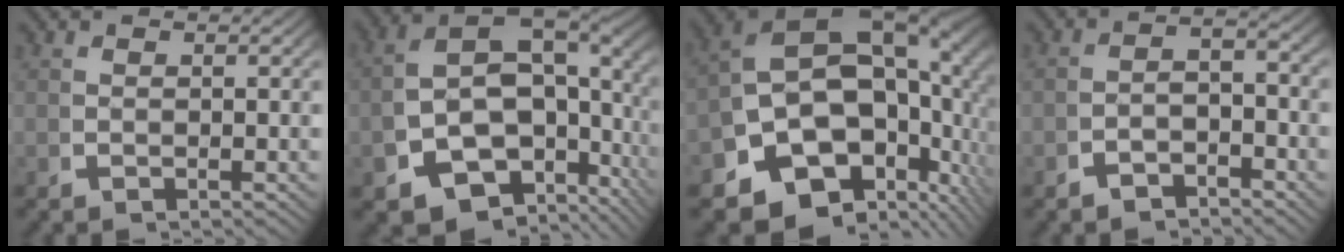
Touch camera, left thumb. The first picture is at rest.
{"total": 16.7, "force": [-1.5, 11.8, 11.7], "torque": [-0.204, -0.030, -0.027]}
{"total": 21.5, "force": [-0.5, 15.0, 15.3], "torque": [-0.234, -0.018, -0.024]}
{"total": 2.8, "force": [-2.3, 1.0, 1.3], "torque": [-0.012, -0.002, -0.038]}